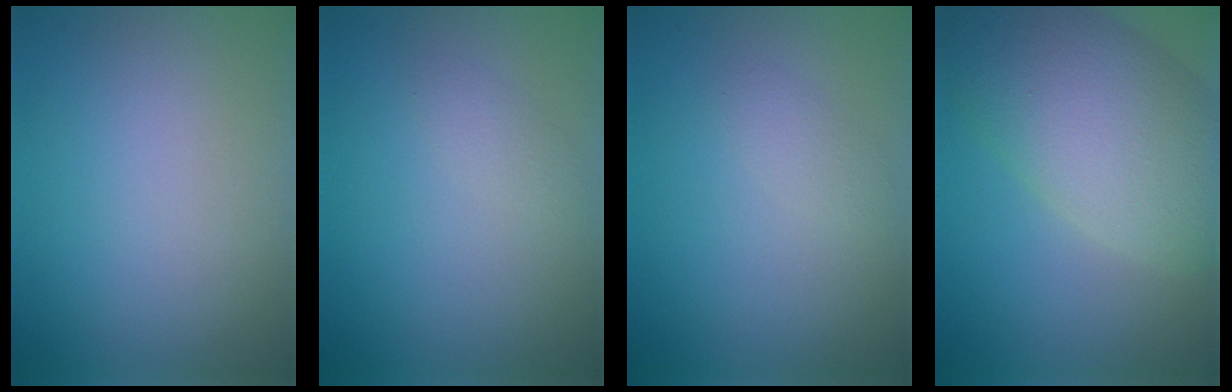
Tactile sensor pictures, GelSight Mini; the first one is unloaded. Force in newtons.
{"total": 1.0, "press": 1.0, "slide": 0.0}
{"total": 1.1, "press": 1.1, "slide": 0.0}
{"total": 9.8, "press": 9.8, "slide": 0.3}